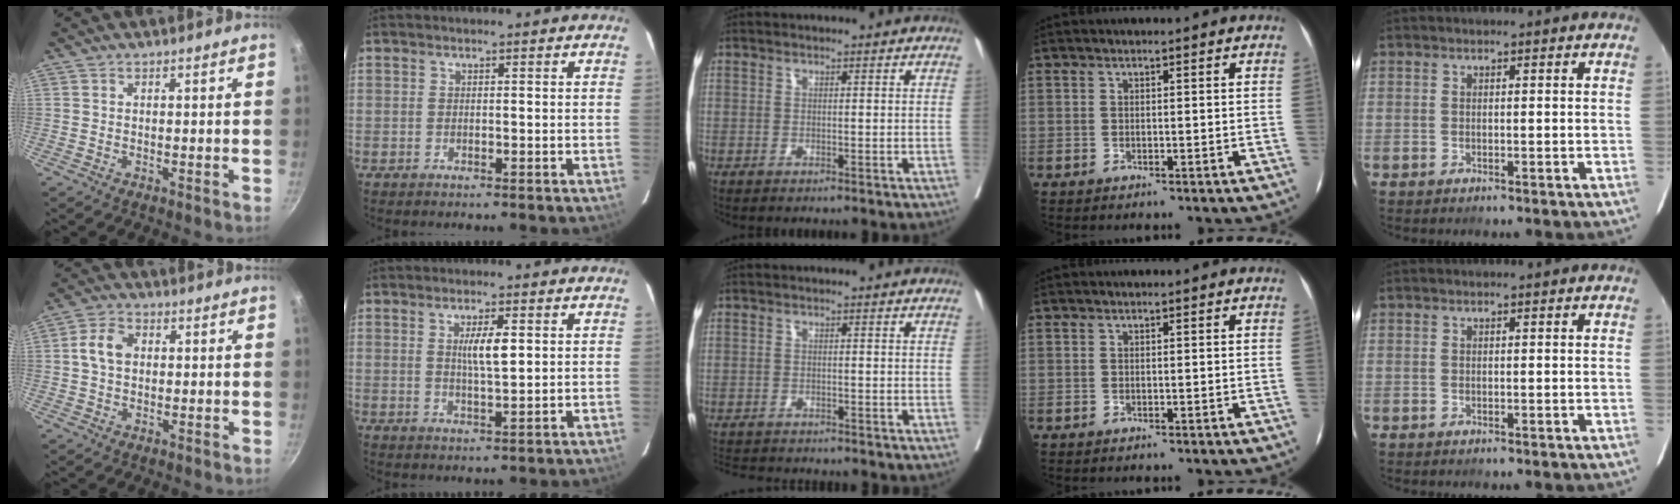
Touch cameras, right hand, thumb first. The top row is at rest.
{"thumb": {"total": 5.7, "force": [0.7, 4.1, 3.9], "torque": [-0.071, 0.013, 0.009]}, "index": {"total": 4.5, "force": [1.1, 0.6, 4.3], "torque": [-0.075, -0.002, 0.019]}, "middle": {"total": 4.5, "force": [-4.4, 0.3, 0.8], "torque": [-0.005, -0.013, -0.071]}}